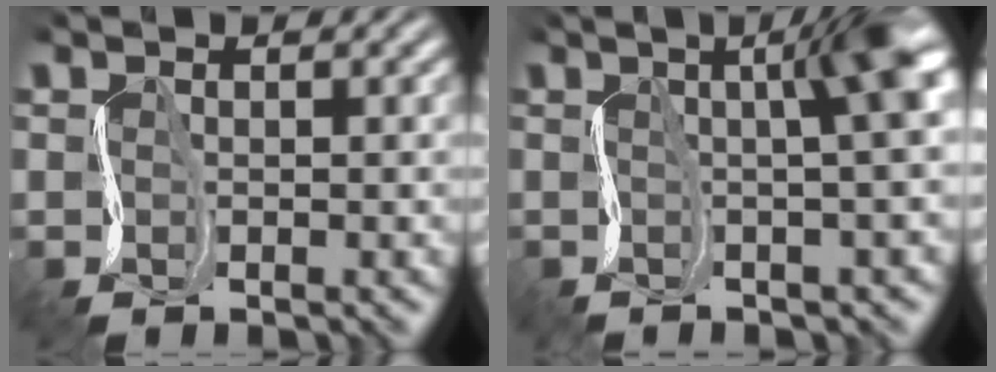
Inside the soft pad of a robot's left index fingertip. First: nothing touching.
{"total": 5.1, "force": [1.1, 0.3, 5.0], "torque": [-0.046, 0.016, 0.014]}